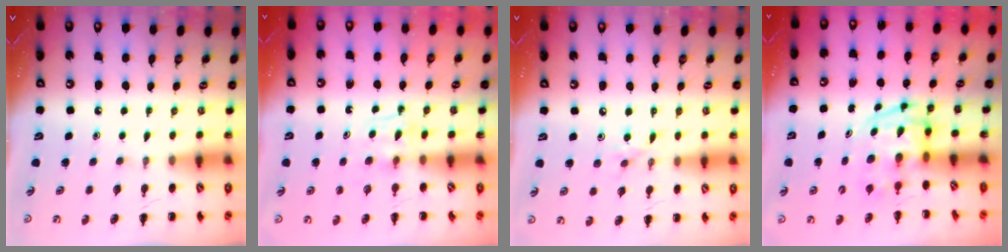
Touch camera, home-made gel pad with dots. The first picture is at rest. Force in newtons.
{"total": 4.1, "press": 3.9, "slide": 1.4}
{"total": 4.0, "press": 3.8, "slide": 1.2}
{"total": 3.6, "press": 3.6, "slide": 0.6}